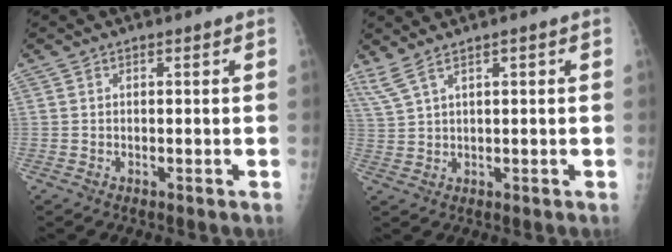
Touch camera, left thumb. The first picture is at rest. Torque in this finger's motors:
{"motor_torque": [0.69, -0.23, 1.57, -1.18, 0.54]}